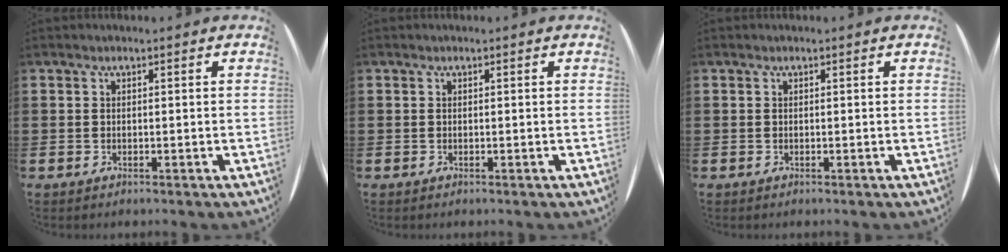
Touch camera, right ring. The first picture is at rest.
{"total": 0.0}
{"total": 0.0}